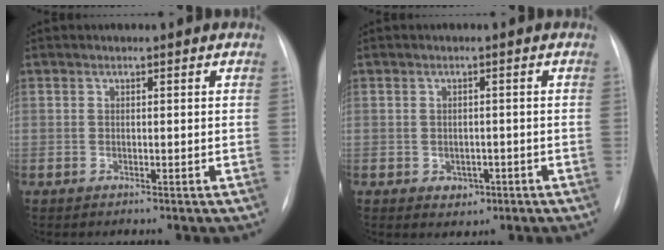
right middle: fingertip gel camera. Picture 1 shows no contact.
{"total": 2.5, "force": [-1.0, 1.9, 1.1], "torque": [-0.011, 0.004, -0.005]}